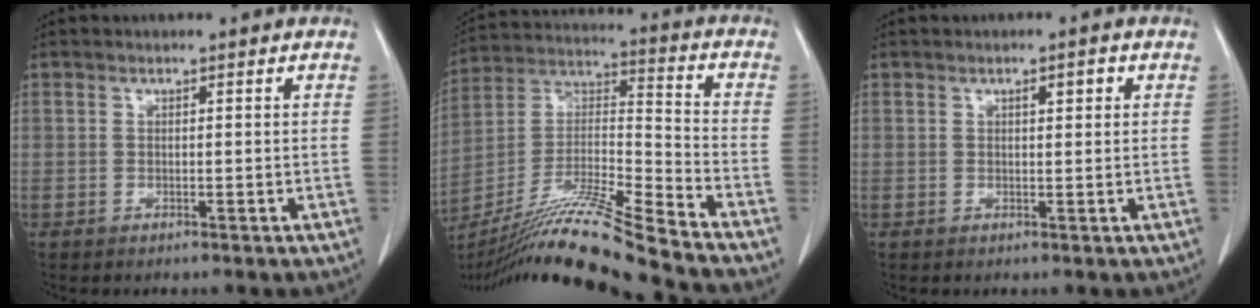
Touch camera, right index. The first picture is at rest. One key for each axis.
{"total": 19.7, "fx": -17.1, "fy": -2.2, "fz": 9.5, "tx": -0.198, "ty": -0.012, "tz": -0.309}
{"total": 1.7, "fx": 0.7, "fy": 0.4, "fz": 1.5, "tx": -0.024, "ty": 0.002, "tz": 0.010}